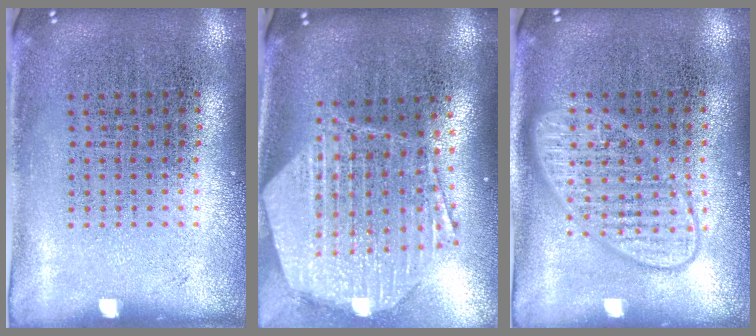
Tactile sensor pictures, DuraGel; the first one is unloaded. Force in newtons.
{"total": 2.7, "press": 2.1, "slide": 1.7}
{"total": 3.1, "press": 3.0, "slide": 0.4}